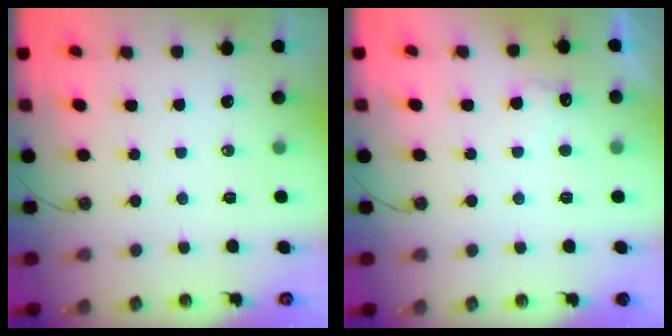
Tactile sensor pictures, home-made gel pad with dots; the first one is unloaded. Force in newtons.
{"total": 7.4, "press": 7.3, "slide": 1.3}